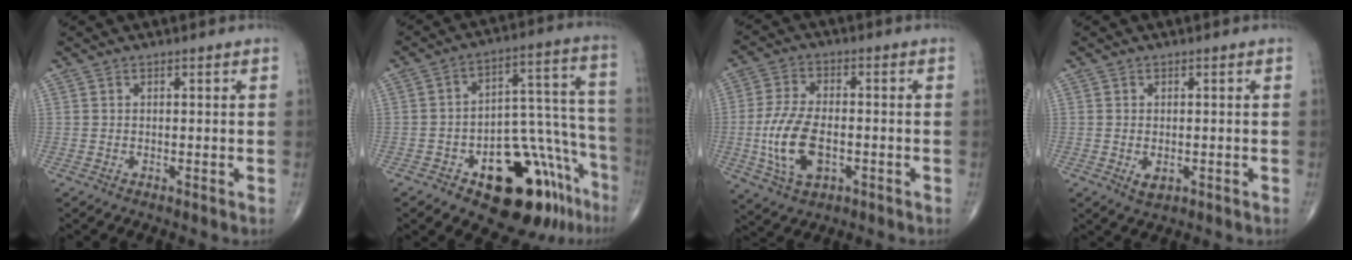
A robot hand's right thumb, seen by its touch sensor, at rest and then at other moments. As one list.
[{"total": 20.6, "force": [-11.6, 9.3, 14.3], "torque": [-0.115, 0.111, -0.157]}, {"total": 11.9, "force": [-2.5, 6.6, 9.6], "torque": [-0.194, 0.009, -0.042]}, {"total": 2.3, "force": [-0.6, 1.4, 1.7], "torque": [-0.024, -0.002, -0.004]}]